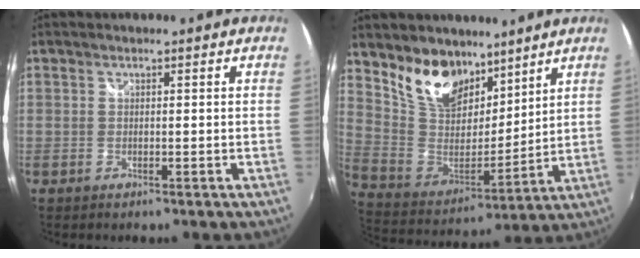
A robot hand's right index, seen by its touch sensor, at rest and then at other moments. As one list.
[{"total": 15.1, "force": [10.3, 8.4, 7.0], "torque": [-0.152, 0.008, 0.204]}]